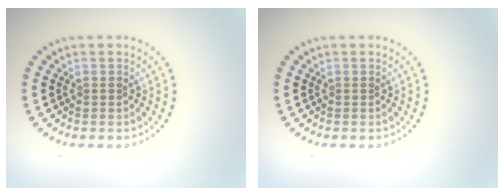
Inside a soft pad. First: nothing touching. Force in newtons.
{"total": 0.0}